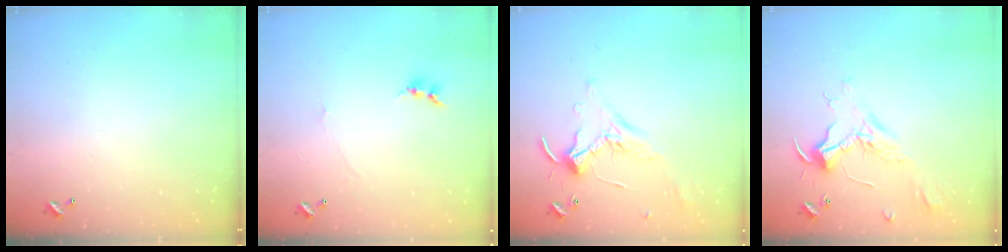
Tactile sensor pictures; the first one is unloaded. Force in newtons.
{"total": 0.6, "press": 0.3, "slide": 0.5}
{"total": 0.9, "press": 0.8, "slide": 0.4}
{"total": 2.3, "press": 2.2, "slide": 0.8}